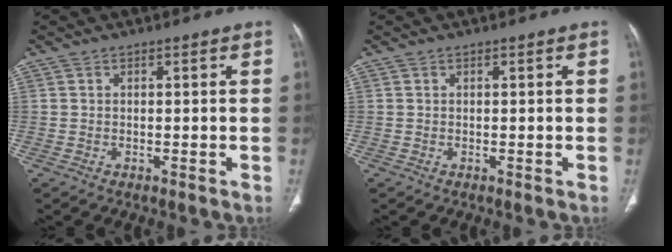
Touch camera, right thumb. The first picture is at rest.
{"total": 0.0}